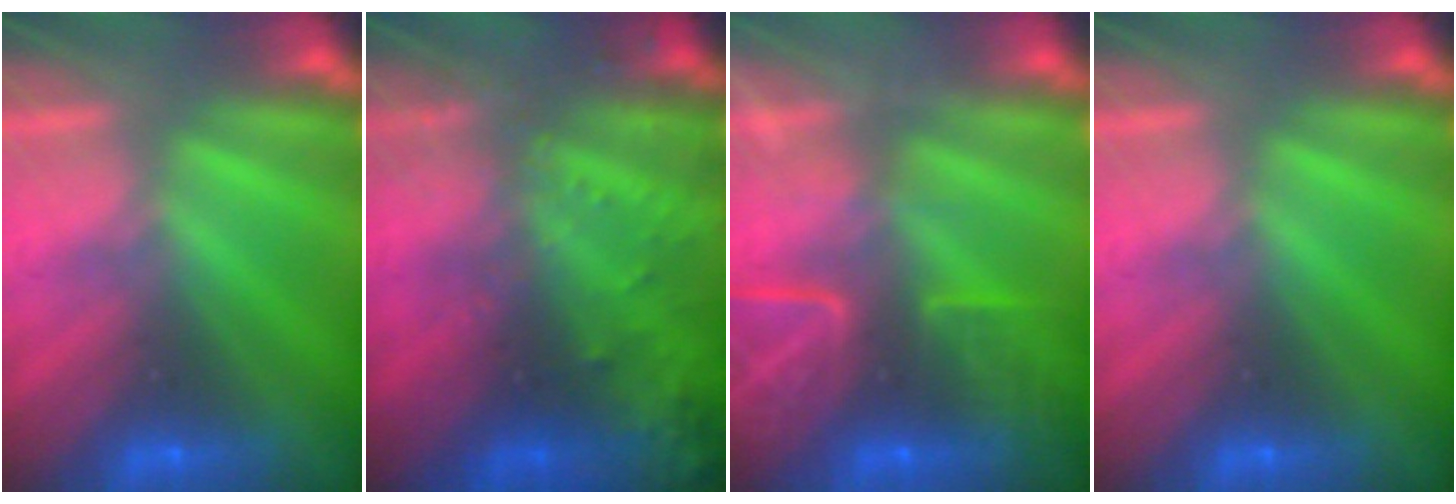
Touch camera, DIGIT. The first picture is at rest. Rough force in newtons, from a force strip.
{"total": 9.3}
{"total": 8.8}
{"total": 0.0}